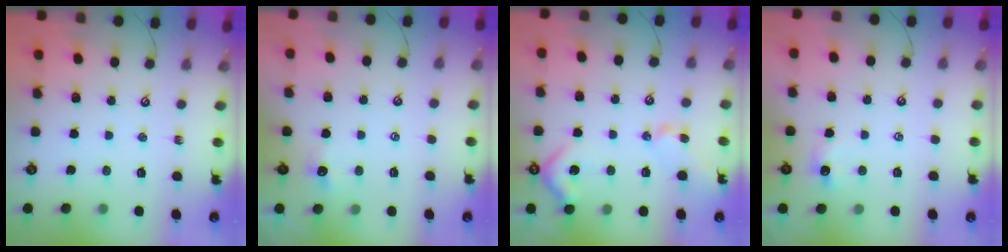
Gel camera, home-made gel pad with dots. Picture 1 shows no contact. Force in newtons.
{"total": 1.2, "press": 1.1, "slide": 0.5}
{"total": 6.8, "press": 6.8, "slide": 1.1}
{"total": 1.3, "press": 1.1, "slide": 0.6}